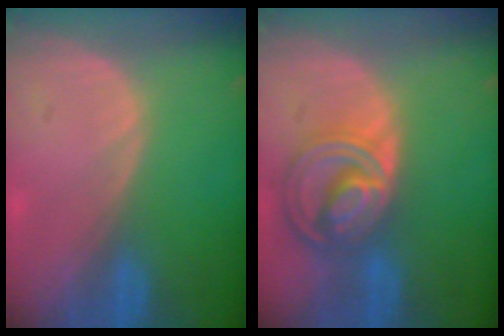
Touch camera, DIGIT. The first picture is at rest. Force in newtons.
{"total": 8.5, "press": 7.3, "slide": 4.4}